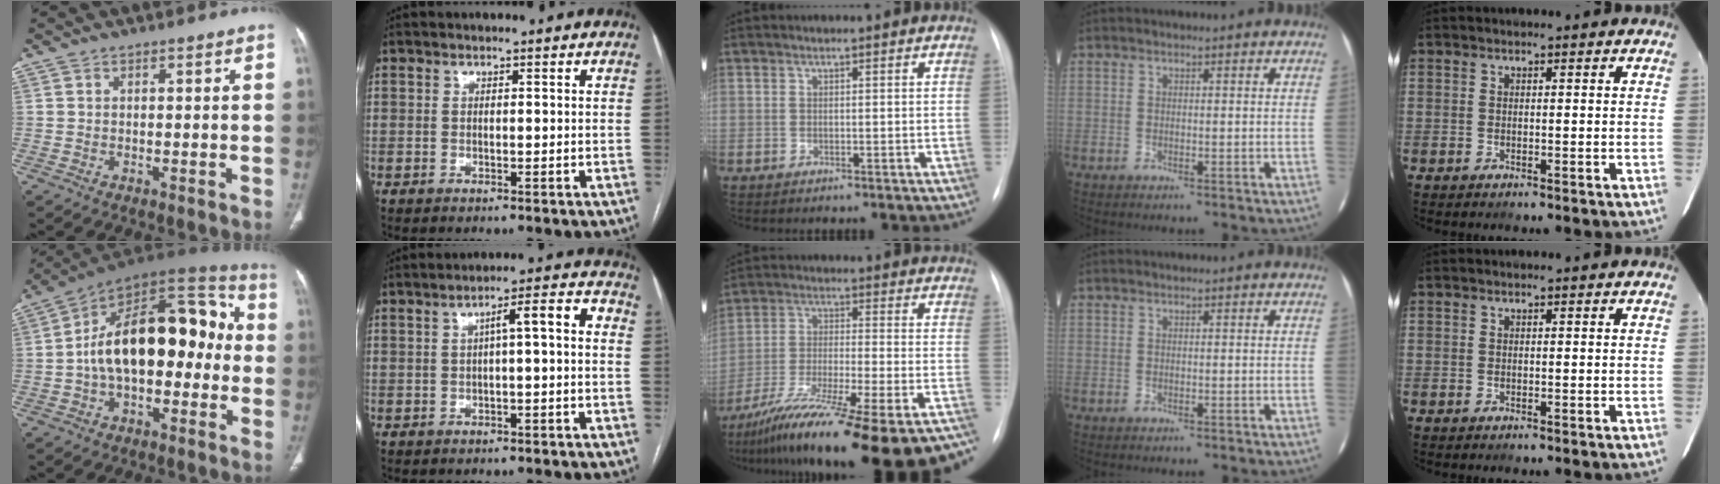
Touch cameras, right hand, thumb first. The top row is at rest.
{"thumb": {"total": 23.2, "force": [-0.7, 12.7, 19.4], "torque": [-0.281, 0.055, -0.022]}, "index": {"total": 5.5, "force": [0.0, 0.9, 5.4], "torque": [-0.079, 0.028, 0.001]}, "middle": {"total": 27.9, "force": [-22.6, 2.7, 16.1], "torque": [-0.199, -0.033, -0.334]}}